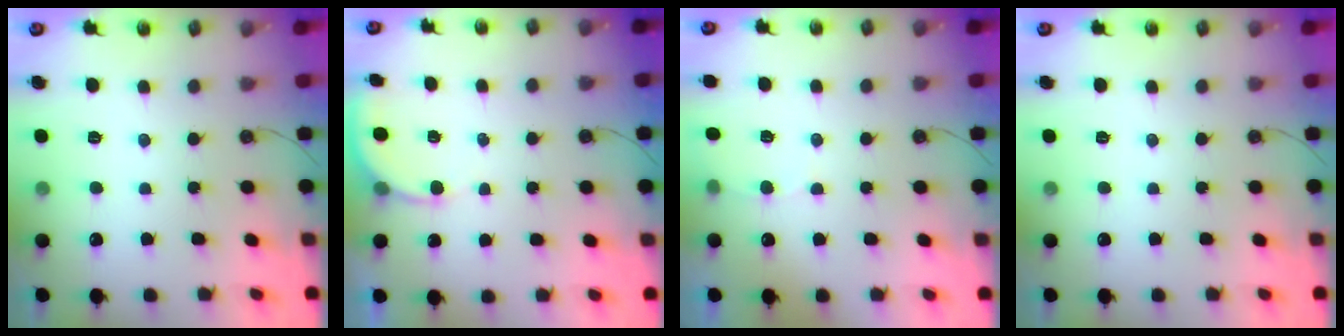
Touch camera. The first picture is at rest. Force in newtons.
{"total": 4.3, "press": 4.3, "slide": 0.4}
{"total": 4.3, "press": 4.2, "slide": 1.2}
{"total": 0.0}